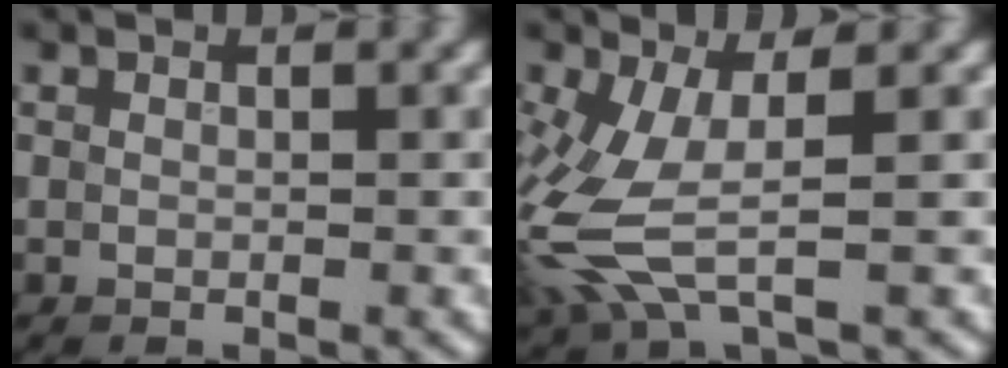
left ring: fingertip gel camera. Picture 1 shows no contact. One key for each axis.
{"total": 6.4, "fx": -0.8, "fy": 2.9, "fz": 5.6, "tx": -0.168, "ty": -0.010, "tz": -0.013}